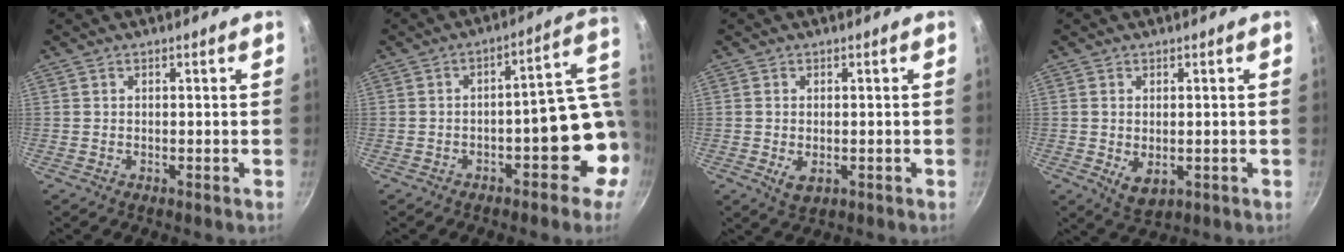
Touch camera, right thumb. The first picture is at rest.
{"total": 11.3, "force": [-2.0, 5.7, 9.5], "torque": [-0.053, 0.049, -0.019]}
{"total": 3.2, "force": [-0.7, 1.8, 2.5], "torque": [-0.044, -0.011, -0.007]}
{"total": 4.4, "force": [-0.6, 2.7, 3.4], "torque": [-0.055, -0.016, -0.001]}